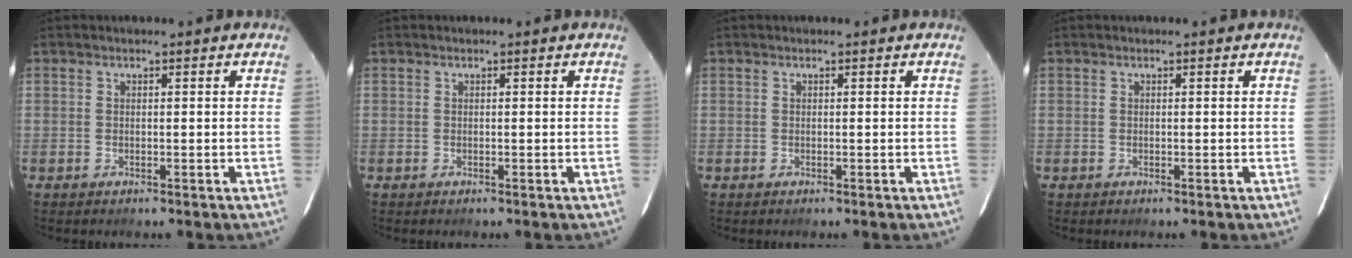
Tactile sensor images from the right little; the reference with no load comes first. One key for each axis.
{"total": 0.0}
{"total": 0.0}
{"total": 0.0}